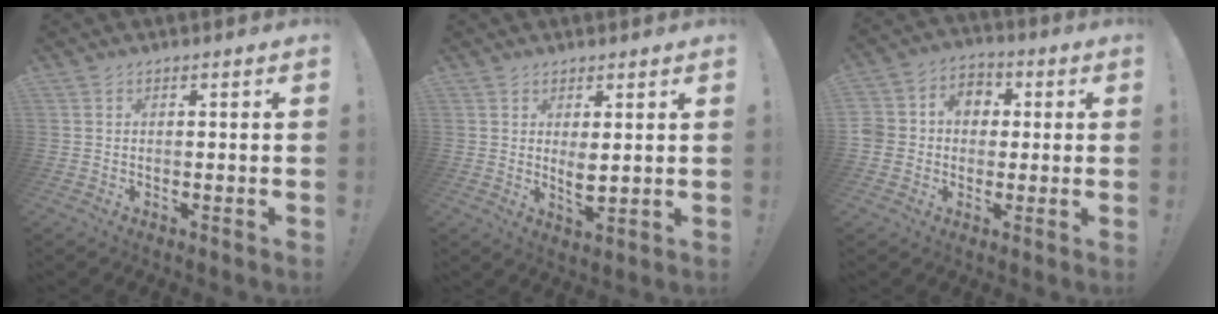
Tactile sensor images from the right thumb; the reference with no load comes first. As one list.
[{"total": 4.2, "force": [1.6, 1.5, 3.6], "torque": [-0.047, -0.015, 0.026]}, {"total": 8.3, "force": [-0.4, 7.8, 2.8], "torque": [-0.046, 0.011, 0.000]}]